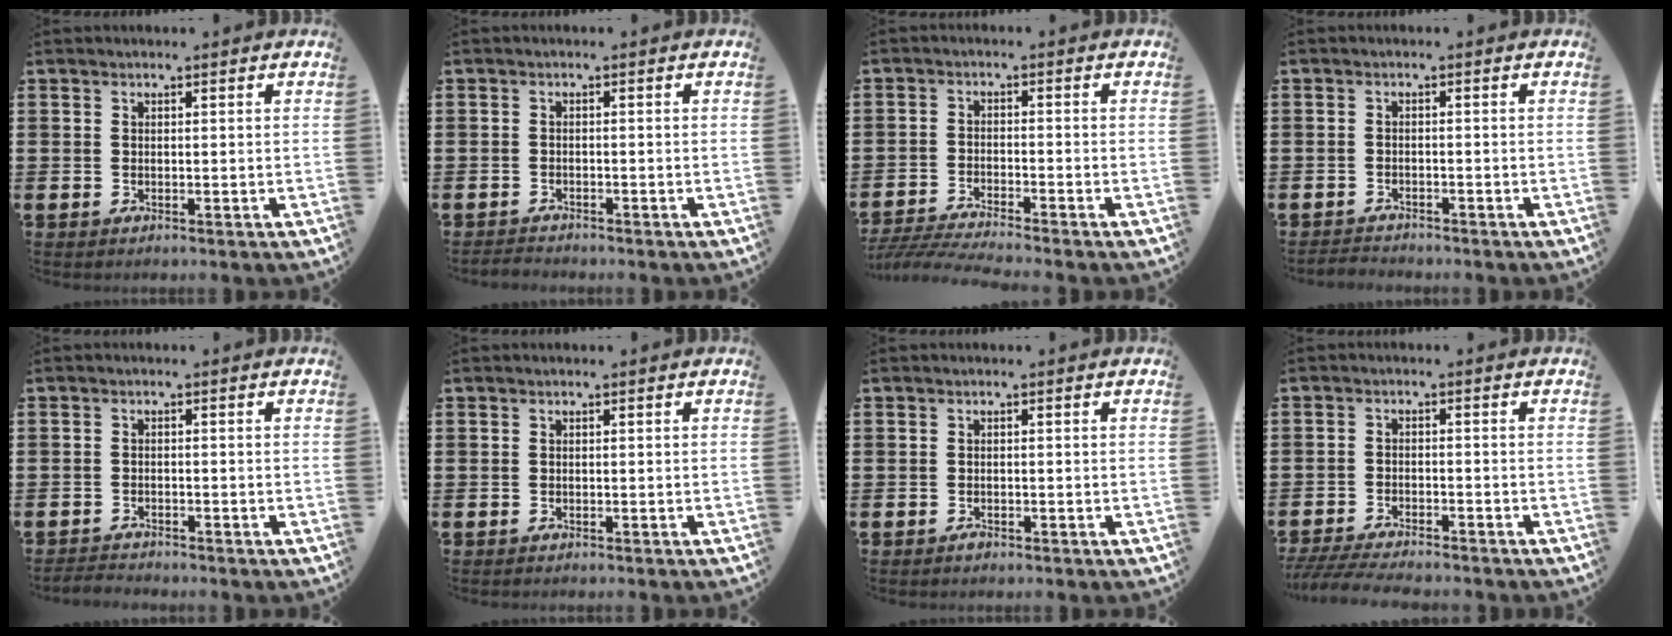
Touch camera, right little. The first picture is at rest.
{"total": 1.0, "force": [-1.0, 0.1, 0.0], "torque": [-0.003, 0.000, -0.021]}
{"total": 3.4, "force": [-3.2, -0.1, 1.2], "torque": [-0.025, -0.008, -0.064]}
{"total": 1.2, "force": [-1.2, 0.1, -0.1], "torque": [-0.002, 0.003, -0.027]}
{"total": 1.3, "force": [-1.3, 0.0, -0.1], "torque": [-0.002, 0.003, -0.028]}
{"total": 0.0}
{"total": 0.6, "force": [-0.5, 0.3, 0.1], "torque": [0.004, -0.004, -0.013]}
{"total": 3.4, "force": [-3.3, 0.1, 0.9], "torque": [-0.021, -0.004, -0.067]}